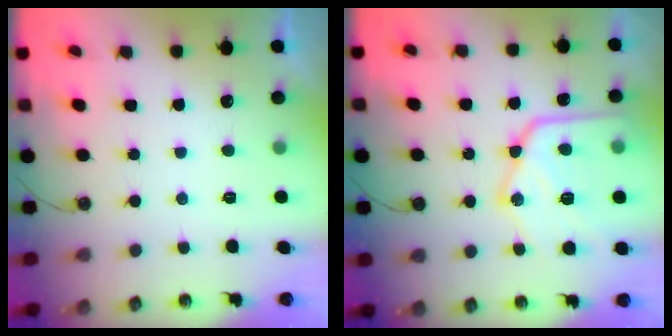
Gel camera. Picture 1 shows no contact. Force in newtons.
{"total": 21.2, "press": 21.2, "slide": 1.5}